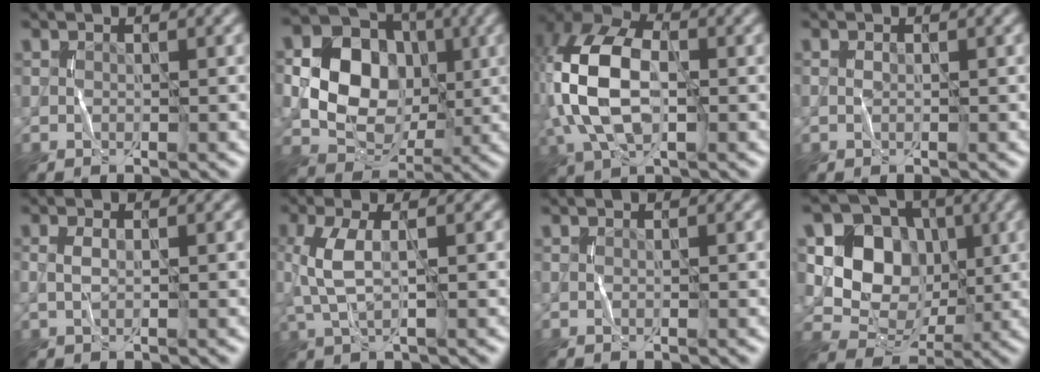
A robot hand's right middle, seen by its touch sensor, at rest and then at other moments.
{"total": 13.7, "force": [1.5, 11.7, 7.0], "torque": [-0.153, 0.029, 0.016]}
{"total": 10.5, "force": [-0.1, 6.2, 8.5], "torque": [-0.196, 0.018, -0.011]}
{"total": 0.5, "force": [0.0, 0.3, 0.4], "torque": [-0.010, 0.001, 0.000]}
{"total": 1.2, "force": [0.1, 0.5, 1.0], "torque": [-0.027, 0.002, 0.000]}
{"total": 3.8, "force": [0.4, 1.4, 3.5], "torque": [-0.095, 0.003, 0.008]}
{"total": 0.0}
{"total": 8.5, "force": [1.7, 7.1, 4.3], "torque": [-0.073, -0.006, 0.021]}